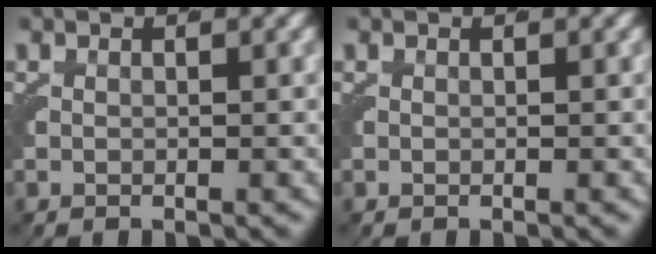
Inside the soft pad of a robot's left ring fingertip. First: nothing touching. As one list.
[{"total": 0.0}]